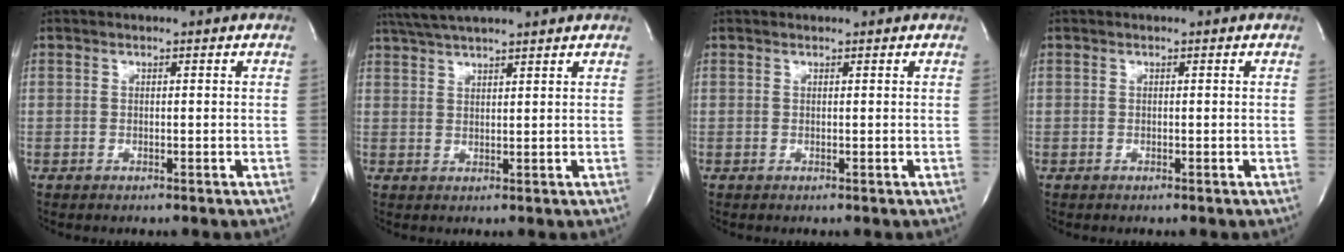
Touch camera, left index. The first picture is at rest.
{"total": 8.8, "force": [7.7, 0.1, 4.4], "torque": [-0.078, 0.038, 0.120]}
{"total": 0.9, "force": [0.9, 0.1, 0.1], "torque": [-0.006, 0.011, 0.015]}
{"total": 0.0}